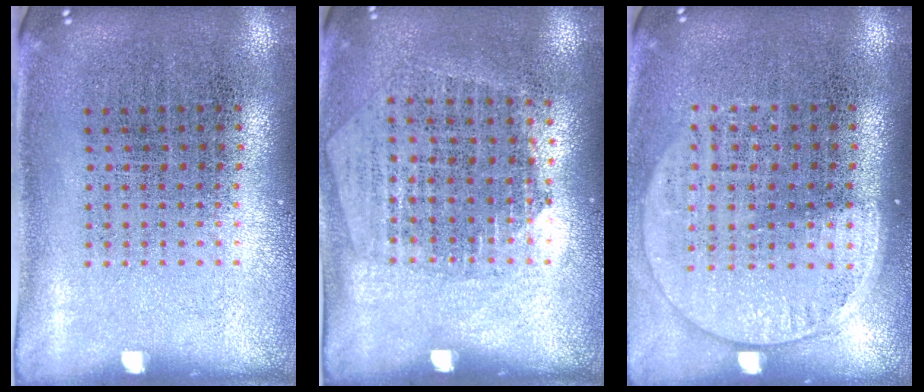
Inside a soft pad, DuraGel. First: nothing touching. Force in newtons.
{"total": 1.2, "press": 1.1, "slide": 0.5}
{"total": 1.5, "press": 1.4, "slide": 0.7}